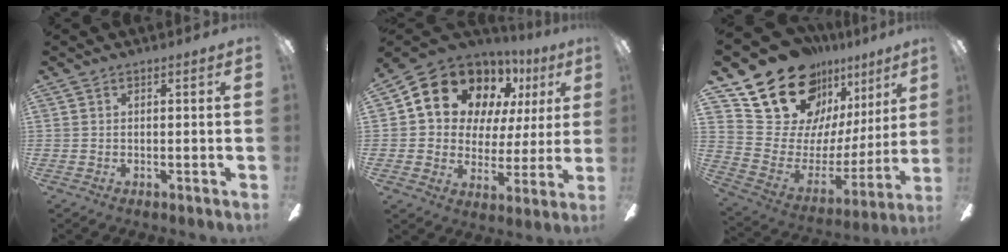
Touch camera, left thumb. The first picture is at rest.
{"total": 16.5, "force": [9.5, 11.2, 7.5], "torque": [-0.130, -0.048, 0.177]}
{"total": 20.0, "force": [15.6, 10.9, 6.4], "torque": [-0.116, -0.126, 0.298]}